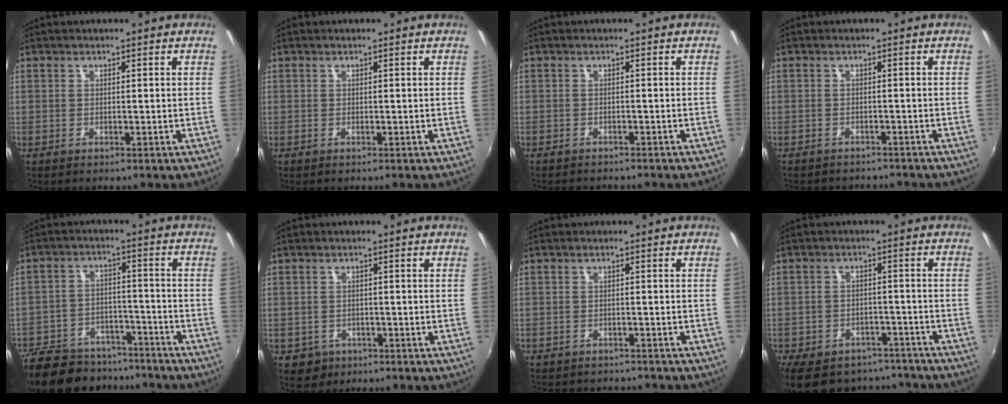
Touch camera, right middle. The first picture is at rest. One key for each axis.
{"total": 0.0}
{"total": 3.7, "fx": -3.4, "fy": 0.9, "fz": 1.1, "tx": -0.030, "ty": -0.011, "tz": -0.048}
{"total": 5.9, "fx": -5.3, "fy": 1.8, "fz": 1.6, "tx": -0.043, "ty": -0.020, "tz": -0.077}
{"total": 21.1, "fx": -17.0, "fy": 9.4, "fz": 8.2, "tx": -0.198, "ty": 0.002, "tz": -0.246}
{"total": 4.1, "fx": -1.7, "fy": 3.6, "fz": 1.1, "tx": -0.033, "ty": -0.002, "tz": -0.019}
{"total": 7.1, "fx": -6.5, "fy": 2.2, "fz": 2.0, "tx": -0.054, "ty": -0.019, "tz": -0.093}
{"total": 18.9, "fx": -15.0, "fy": 9.0, "fz": 7.1, "tx": -0.168, "ty": 0.011, "tz": -0.197}